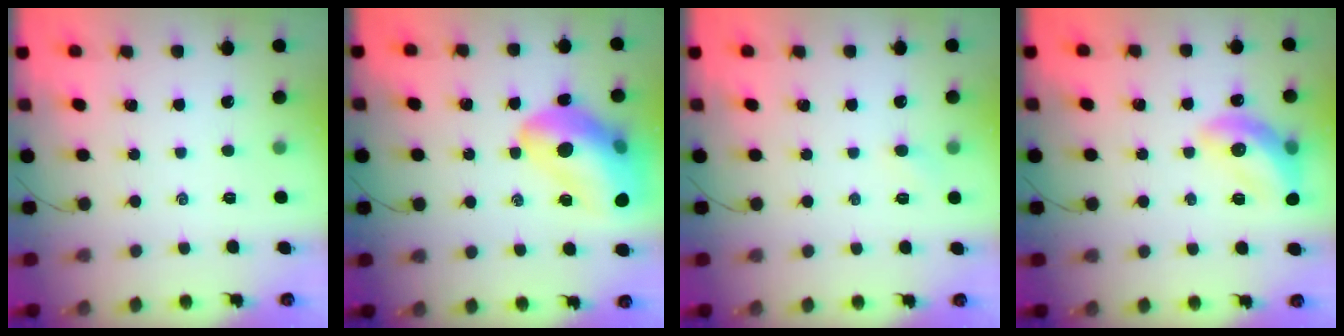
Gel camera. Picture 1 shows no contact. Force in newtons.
{"total": 21.7, "press": 21.3, "slide": 4.2}
{"total": 2.2, "press": 2.1, "slide": 0.6}
{"total": 13.1, "press": 13.0, "slide": 1.8}